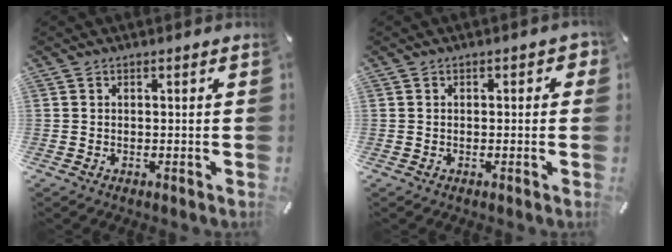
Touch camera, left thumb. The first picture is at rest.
{"total": 1.5, "force": [-0.2, 1.0, 1.2], "torque": [-0.013, 0.002, -0.007]}